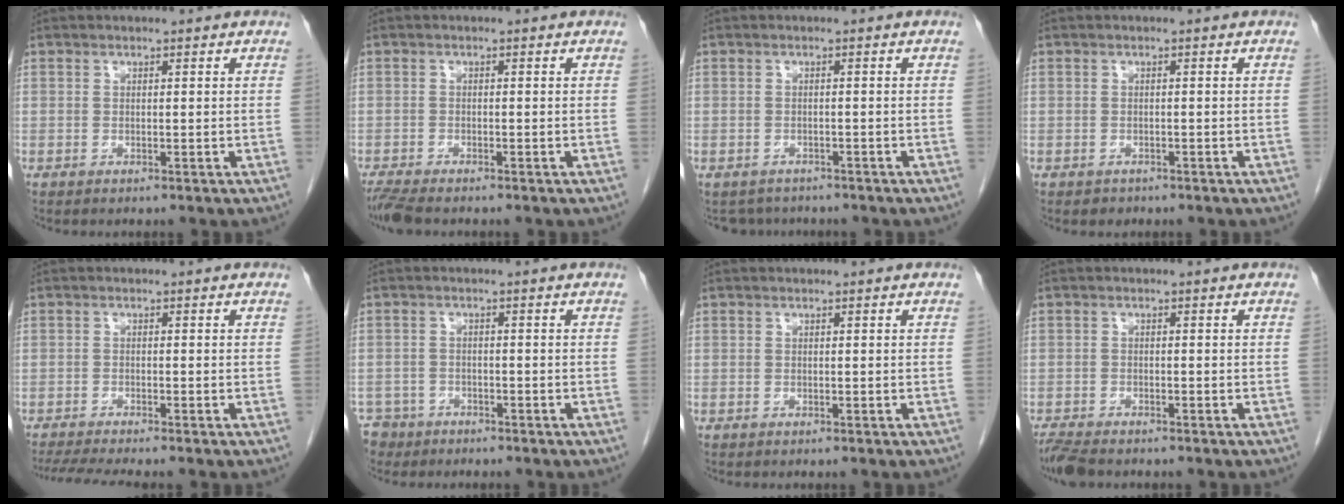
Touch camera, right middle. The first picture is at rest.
{"total": 3.6, "force": [-3.1, 0.5, 1.7], "torque": [-0.040, -0.014, -0.056]}
{"total": 3.5, "force": [-3.1, 1.7, -0.1], "torque": [0.002, 0.003, -0.044]}
{"total": 1.1, "force": [-0.8, 0.8, 0.0], "torque": [-0.007, 0.002, -0.009]}
{"total": 5.8, "force": [-5.1, -0.5, 2.8], "torque": [-0.044, -0.016, -0.086]}
{"total": 4.9, "force": [-3.8, 3.1, -0.1], "torque": [0.000, 0.002, -0.068]}
{"total": 0.0}
{"total": 4.6, "force": [-4.0, 1.1, 2.0], "torque": [-0.041, -0.014, -0.070]}